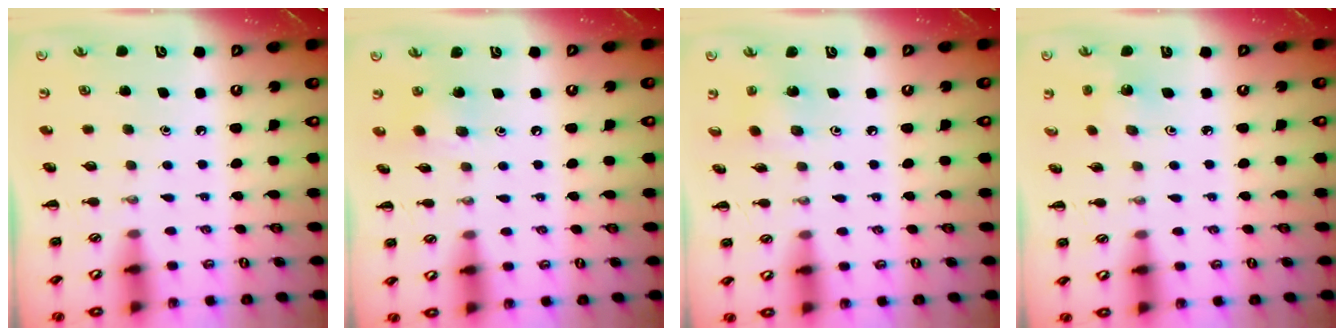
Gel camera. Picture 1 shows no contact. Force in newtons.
{"total": 6.7, "press": 6.4, "slide": 1.7}
{"total": 1.5, "press": 1.4, "slide": 0.5}
{"total": 1.4, "press": 1.2, "slide": 0.6}